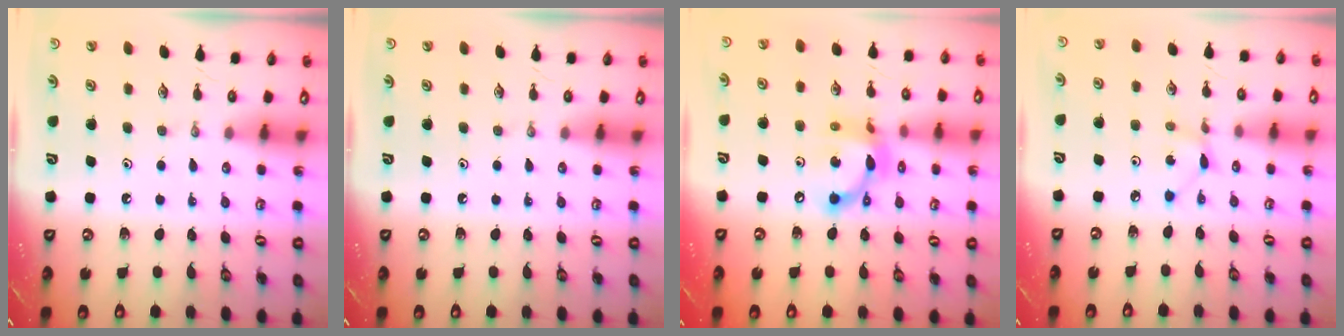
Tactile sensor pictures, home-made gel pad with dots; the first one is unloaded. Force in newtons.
{"total": 0.0}
{"total": 13.6, "press": 13.6, "slide": 0.8}
{"total": 2.3, "press": 2.3, "slide": 0.1}